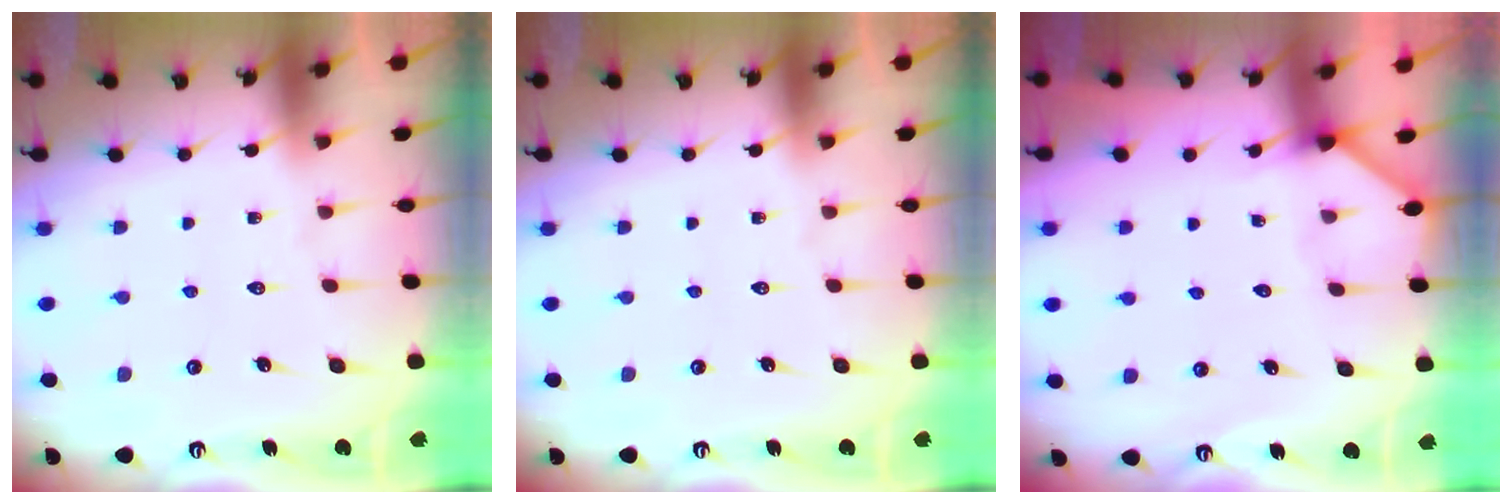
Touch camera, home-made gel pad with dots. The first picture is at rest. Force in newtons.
{"total": 0.0}
{"total": 2.0, "press": 2.0, "slide": 0.2}